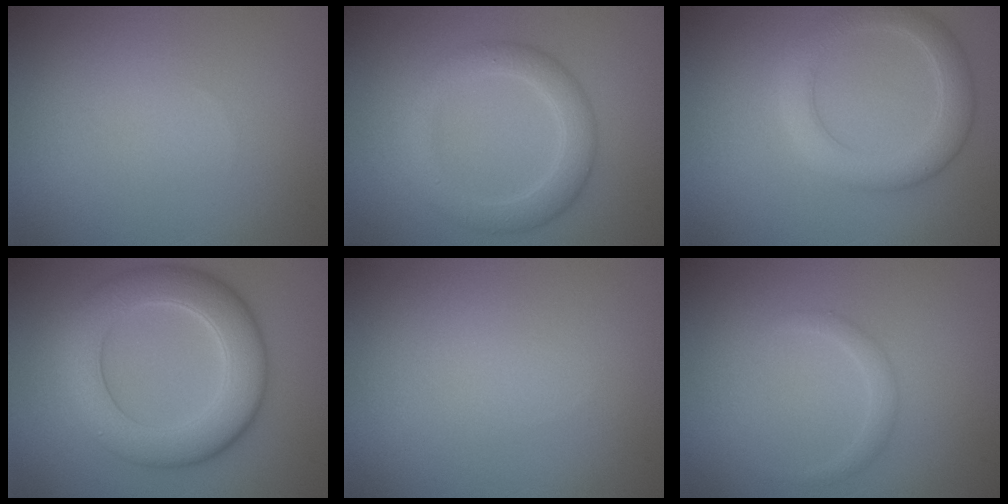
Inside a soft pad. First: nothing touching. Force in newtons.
{"total": 3.6, "press": 3.6, "slide": 0.2}
{"total": 4.1, "press": 4.1, "slide": 0.1}
{"total": 7.8, "press": 7.8, "slide": 0.3}
{"total": 0.0}
{"total": 1.2, "press": 1.2, "slide": 0.0}